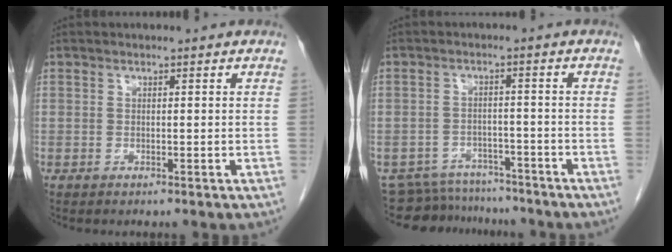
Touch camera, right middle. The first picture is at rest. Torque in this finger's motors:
{"motor_torque": [-0.44, -0.31, -0.22, -0.06]}